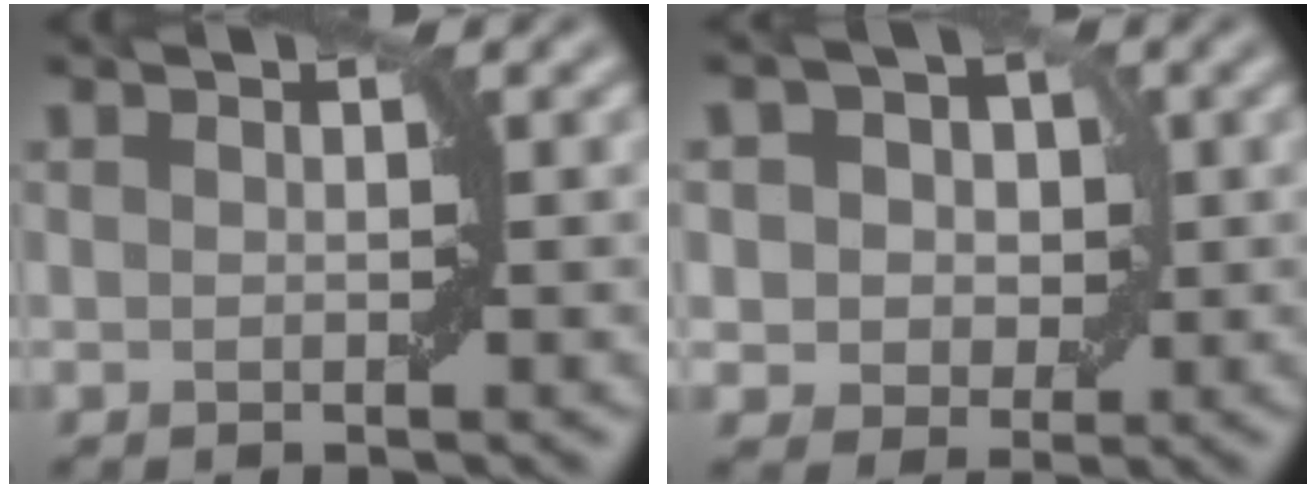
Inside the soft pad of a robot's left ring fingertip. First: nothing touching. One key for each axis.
{"total": 5.5, "fx": 1.6, "fy": 4.5, "fz": 2.8, "tx": -0.029, "ty": 0.023, "tz": 0.004}